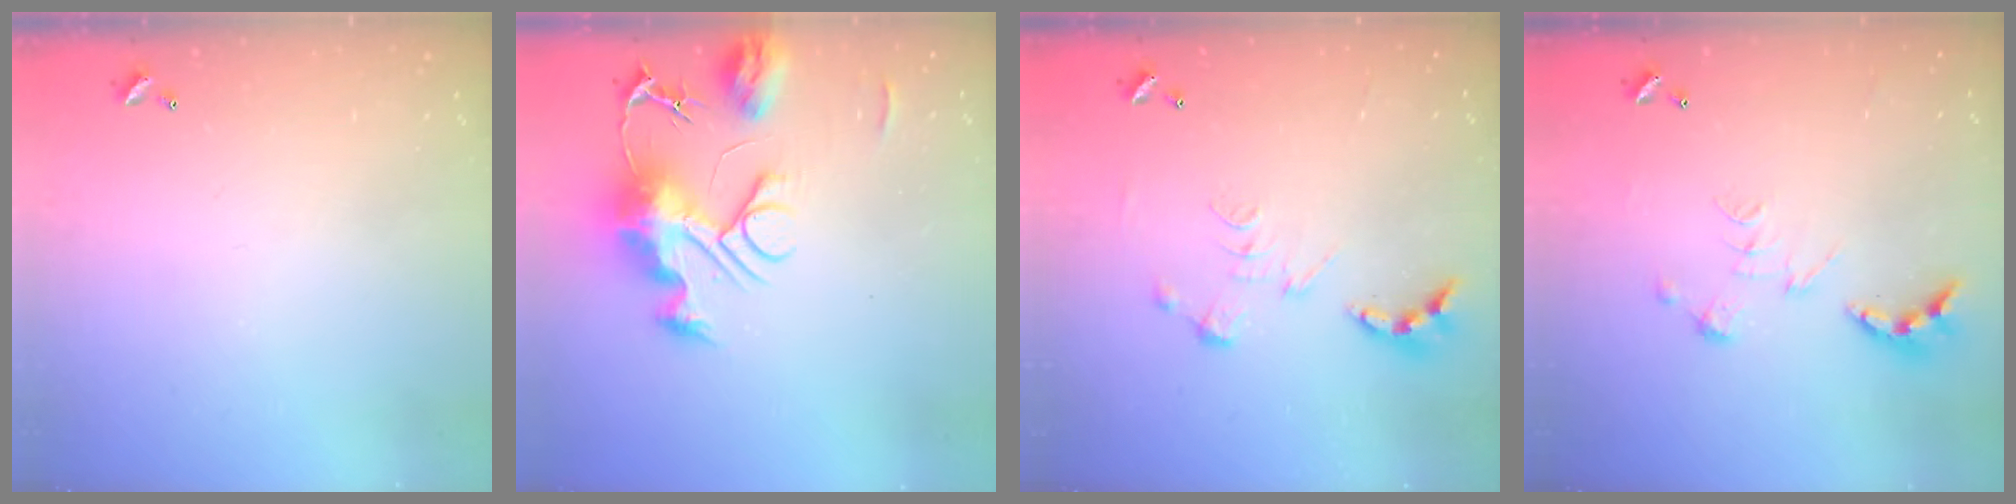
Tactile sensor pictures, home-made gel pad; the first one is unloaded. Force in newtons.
{"total": 12.6, "press": 12.6, "slide": 1.2}
{"total": 0.0}
{"total": 0.8, "press": 0.8, "slide": 0.3}